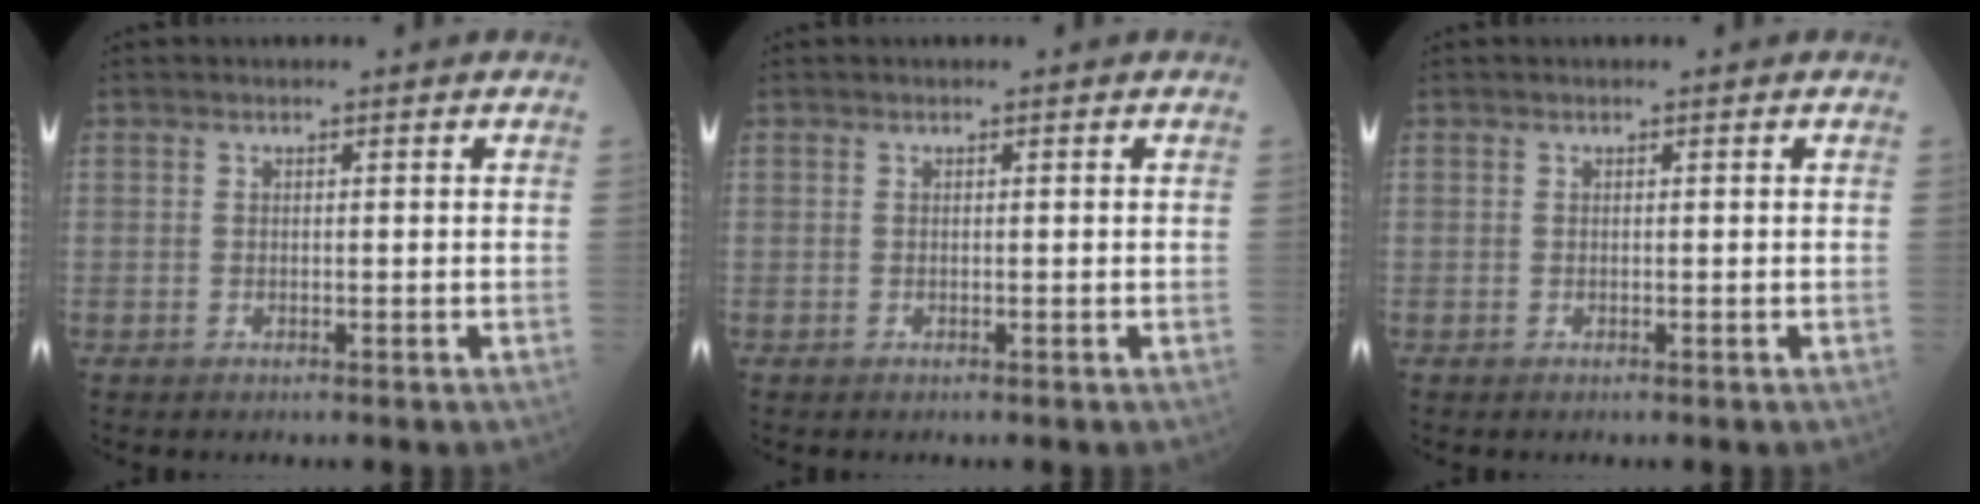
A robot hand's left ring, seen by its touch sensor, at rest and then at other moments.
{"total": 0.0}
{"total": 0.0}